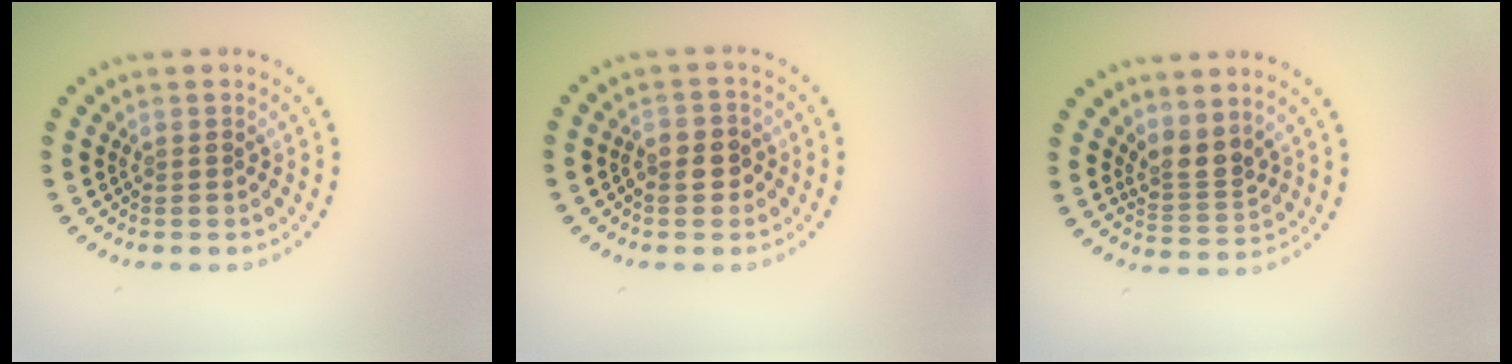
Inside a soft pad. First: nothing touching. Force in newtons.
{"total": 2.2, "press": 2.1, "slide": 0.5}
{"total": 2.6, "press": 1.9, "slide": 1.8}